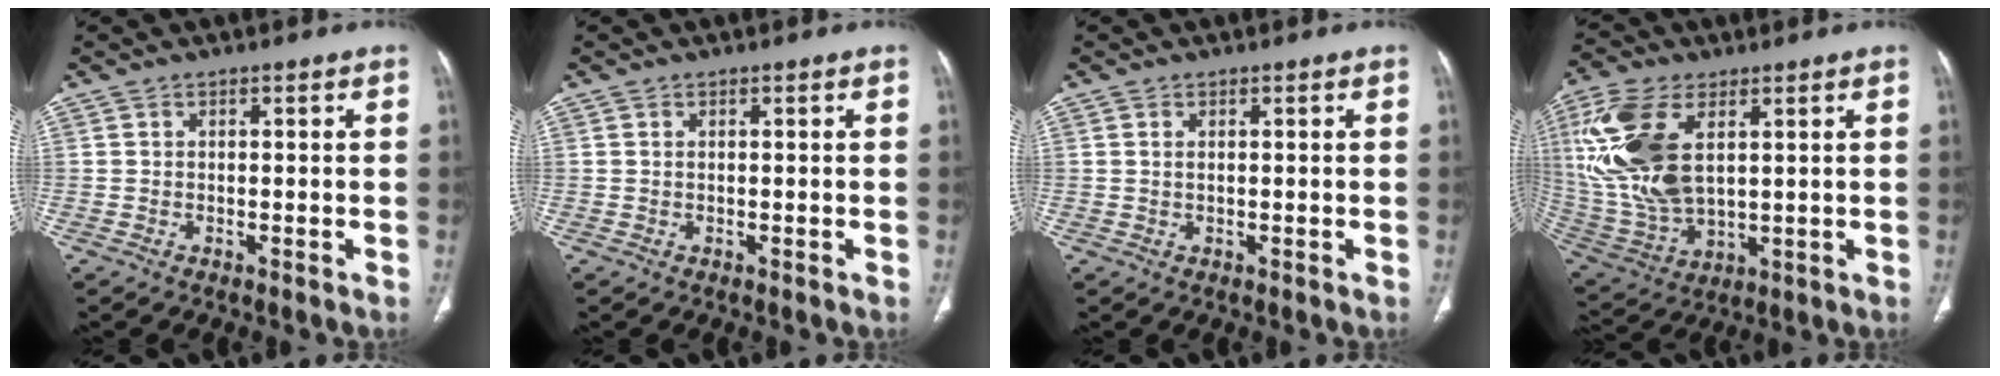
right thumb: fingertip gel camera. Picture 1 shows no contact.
{"total": 0.0}
{"total": 0.6, "force": [0.2, 0.3, 0.5], "torque": [-0.012, 0.001, 0.005]}
{"total": 18.6, "force": [4.9, 10.1, 14.8], "torque": [-0.322, -0.012, 0.102]}